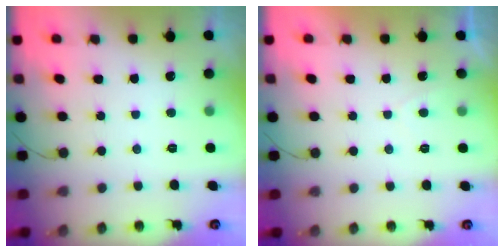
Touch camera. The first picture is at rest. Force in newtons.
{"total": 0.6, "press": 0.4, "slide": 0.4}